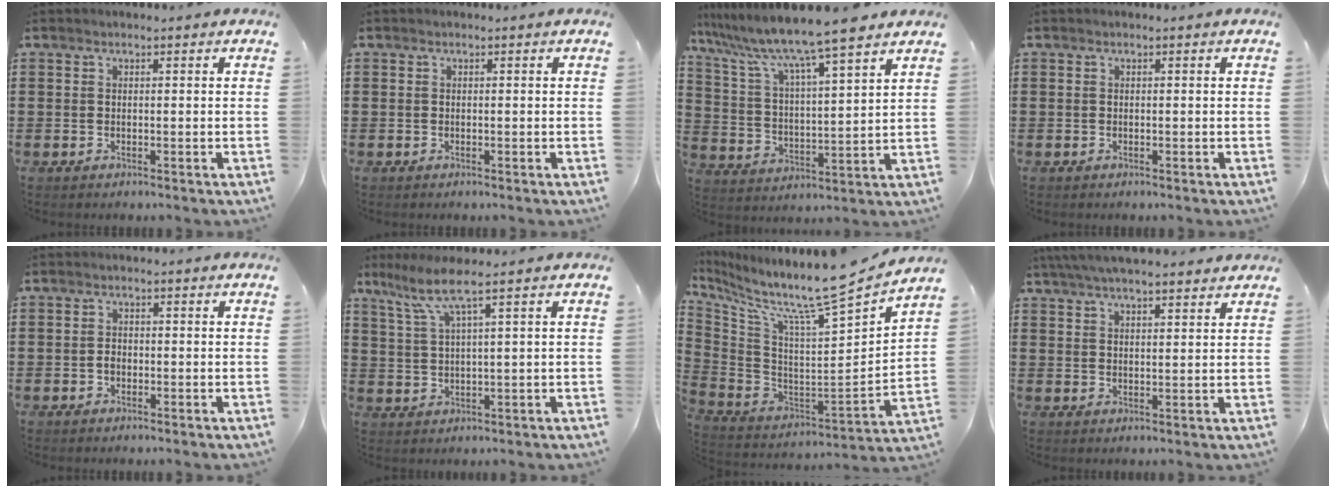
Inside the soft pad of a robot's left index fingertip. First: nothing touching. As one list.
[{"total": 0.0}, {"total": 9.2, "force": [8.0, -0.3, 4.6], "torque": [-0.122, -0.047, 0.130]}, {"total": 0.0}, {"total": 1.3, "force": [-0.3, 0.9, 1.0], "torque": [-0.021, 0.002, -0.006]}, {"total": 6.0, "force": [3.4, 0.1, 4.9], "torque": [-0.113, -0.007, 0.056]}, {"total": 10.3, "force": [8.8, -0.3, 5.3], "torque": [-0.123, -0.085, 0.136]}, {"total": 4.9, "force": [4.3, 0.6, 2.2], "torque": [-0.053, -0.004, 0.078]}]